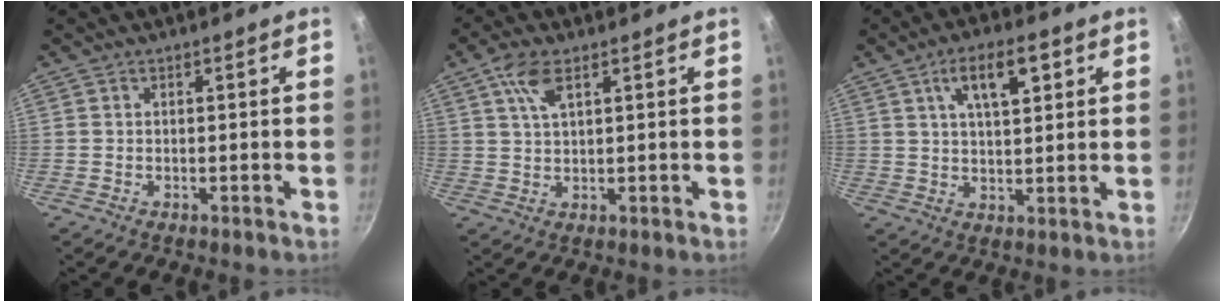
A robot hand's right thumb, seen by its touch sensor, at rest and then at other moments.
{"total": 5.3, "force": [2.4, 2.2, 4.2], "torque": [-0.081, 0.000, 0.048]}
{"total": 8.9, "force": [3.7, 3.6, 7.2], "torque": [-0.106, -0.005, 0.062]}